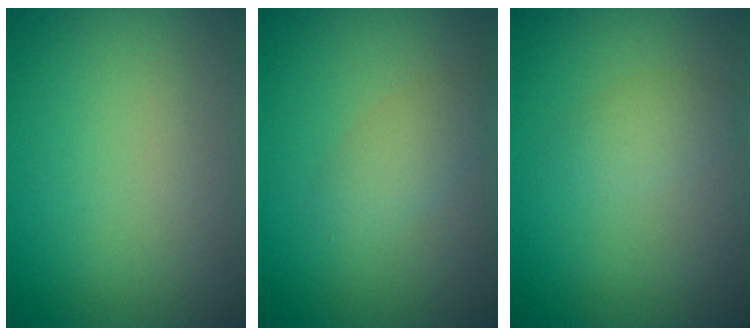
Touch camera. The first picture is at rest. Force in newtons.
{"total": 1.8, "press": 1.8, "slide": 0.1}
{"total": 1.4, "press": 1.4, "slide": 0.1}